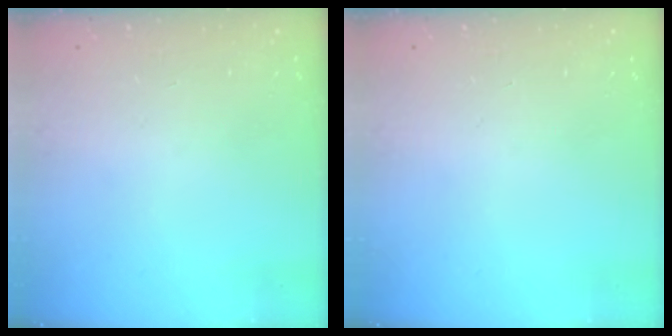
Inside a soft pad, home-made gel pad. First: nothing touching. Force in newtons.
{"total": 0.0}